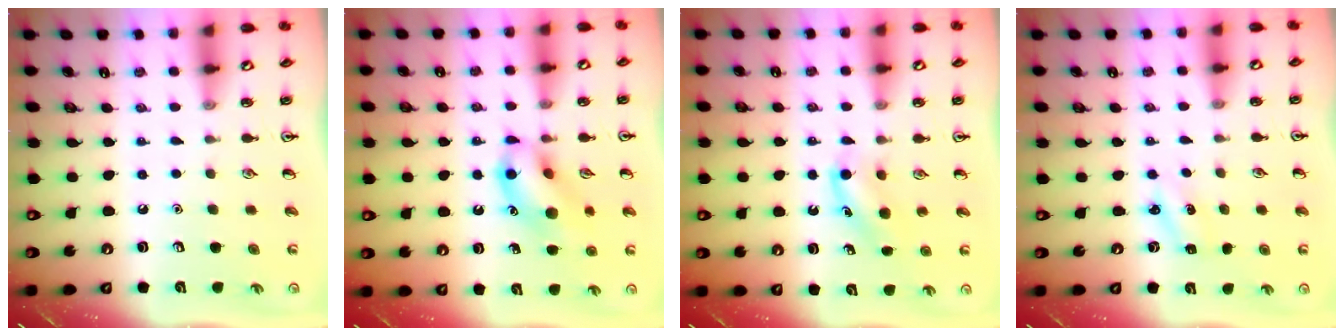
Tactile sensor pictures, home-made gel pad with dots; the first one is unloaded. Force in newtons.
{"total": 11.7, "press": 11.6, "slide": 1.6}
{"total": 5.6, "press": 5.3, "slide": 1.7}
{"total": 2.5, "press": 2.3, "slide": 0.9}